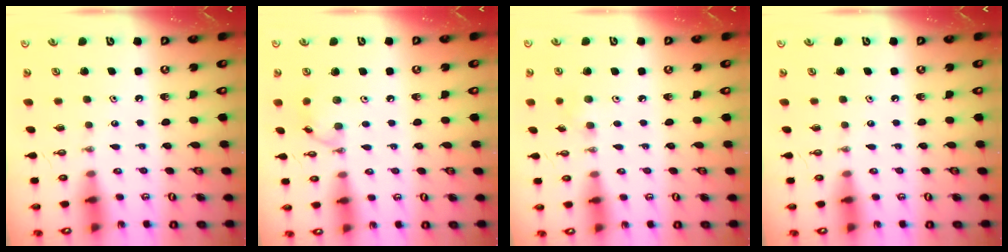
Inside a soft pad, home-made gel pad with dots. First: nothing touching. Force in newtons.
{"total": 8.2, "press": 8.1, "slide": 0.6}
{"total": 5.0, "press": 4.8, "slide": 1.4}
{"total": 0.0}